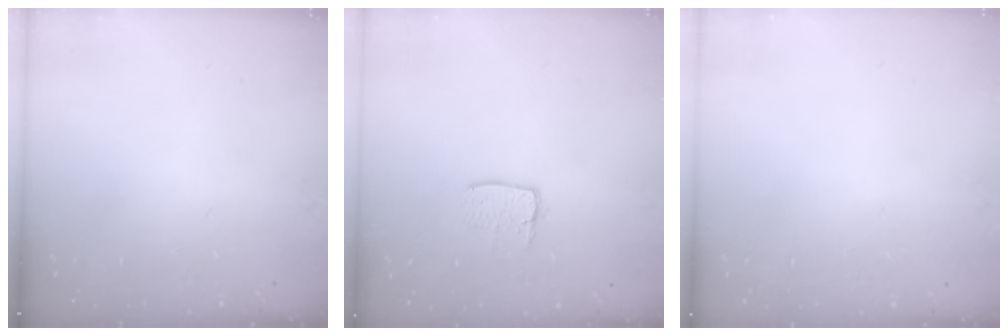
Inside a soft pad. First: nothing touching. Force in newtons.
{"total": 6.8, "press": 6.8, "slide": 0.4}
{"total": 0.0}